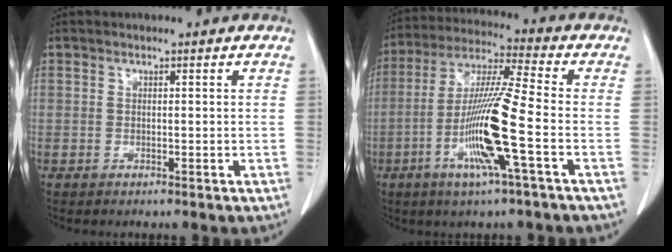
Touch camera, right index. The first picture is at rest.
{"total": 13.5, "force": [-4.2, -0.5, 12.8], "torque": [-0.258, -0.010, -0.087]}